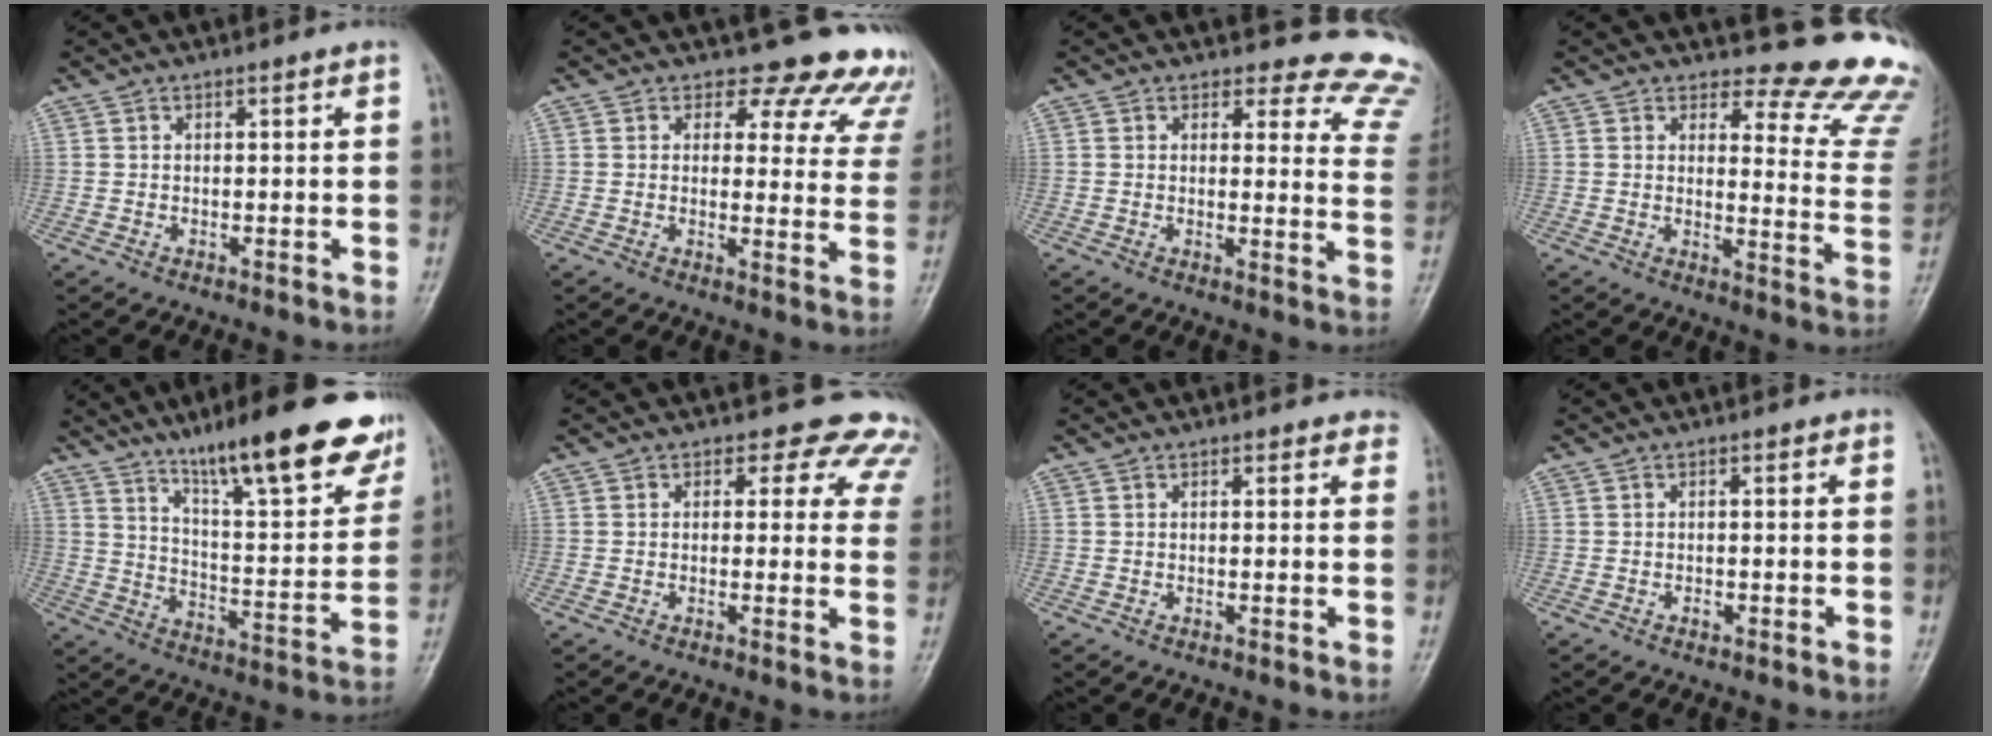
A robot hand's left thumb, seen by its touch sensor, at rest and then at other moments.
{"total": 14.7, "force": [13.2, 6.0, 1.9], "torque": [0.039, -0.100, 0.113]}
{"total": 14.0, "force": [13.3, 4.1, 1.0], "torque": [0.050, -0.131, 0.101]}
{"total": 15.1, "force": [14.6, 3.2, 1.8], "torque": [0.027, -0.176, 0.138]}
{"total": 22.4, "force": [15.5, 4.7, 15.4], "torque": [-0.191, -0.066, 0.238]}
{"total": 9.6, "force": [8.2, 4.9, 1.5], "torque": [0.044, -0.034, 0.057]}
{"total": 2.5, "force": [2.1, 1.1, 0.6], "torque": [0.018, -0.006, 0.008]}
{"total": 0.7, "force": [-0.3, 0.5, 0.4], "torque": [-0.005, 0.001, -0.006]}